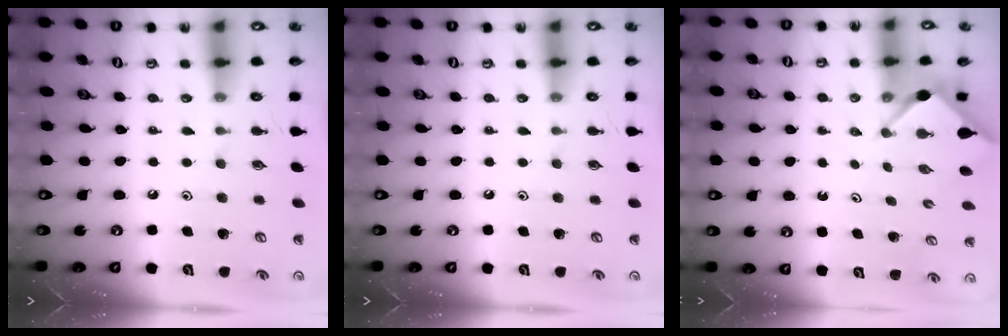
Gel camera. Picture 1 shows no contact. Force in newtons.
{"total": 0.0}
{"total": 2.5, "press": 2.5, "slide": 0.3}